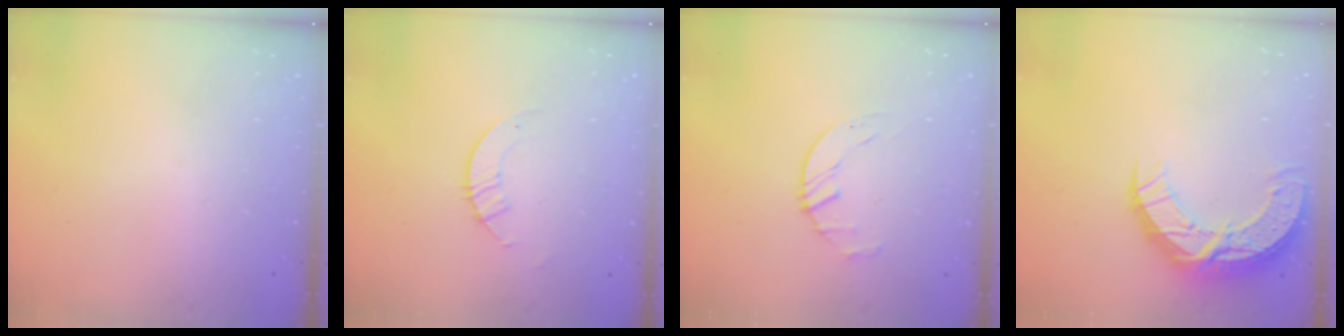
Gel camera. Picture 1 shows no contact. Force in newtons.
{"total": 2.8, "press": 2.8, "slide": 0.2}
{"total": 1.6, "press": 1.6, "slide": 0.3}
{"total": 11.9, "press": 11.9, "slide": 0.9}